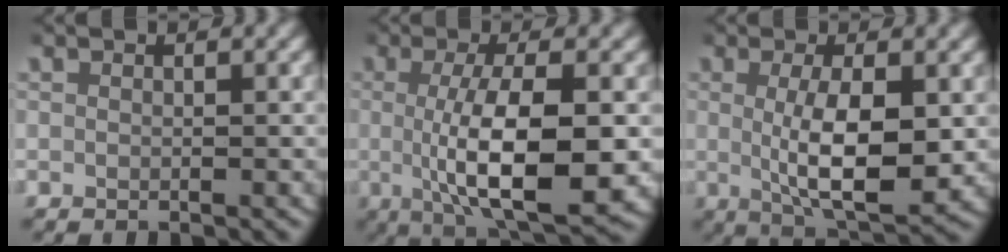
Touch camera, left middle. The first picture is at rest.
{"total": 9.2, "force": [-1.2, 3.0, 8.6], "torque": [-0.141, -0.017, -0.009]}
{"total": 7.2, "force": [-0.1, 2.6, 6.7], "torque": [-0.108, -0.016, 0.006]}